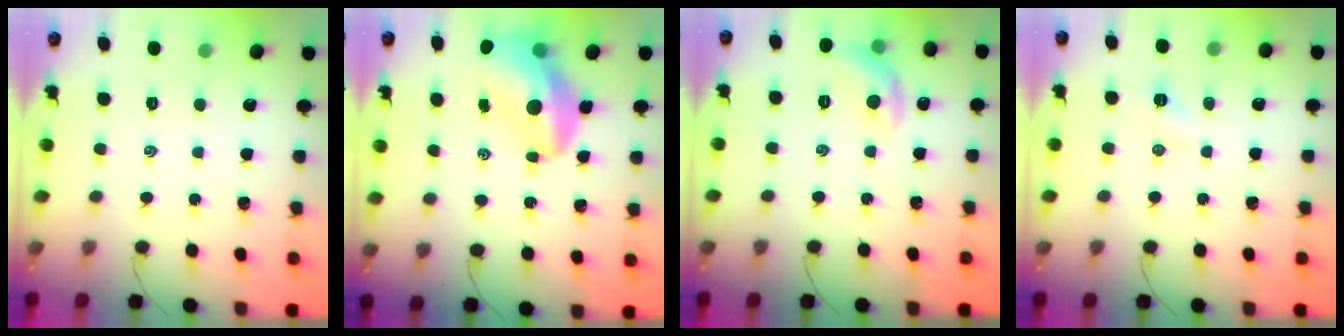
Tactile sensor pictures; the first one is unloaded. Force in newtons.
{"total": 12.8, "press": 12.2, "slide": 3.9}
{"total": 8.4, "press": 8.4, "slide": 0.3}
{"total": 3.2, "press": 3.0, "slide": 0.9}